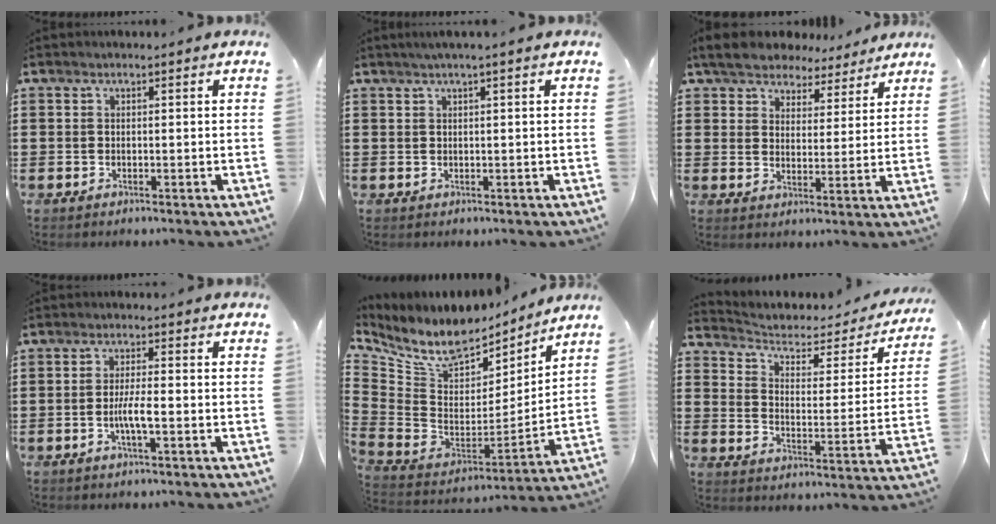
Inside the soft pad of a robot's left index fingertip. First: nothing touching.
{"total": 1.2, "force": [0.6, -0.2, 1.0], "torque": [-0.018, 0.000, 0.010]}
{"total": 5.7, "force": [5.5, 1.7, 0.6], "torque": [-0.043, -0.023, 0.097]}
{"total": 3.8, "force": [-1.0, 0.5, 3.7], "torque": [-0.071, -0.003, -0.020]}
{"total": 8.6, "force": [7.0, 3.5, 3.6], "torque": [-0.111, -0.056, 0.124]}
{"total": 3.1, "force": [1.9, 1.8, 1.6], "torque": [-0.046, -0.013, 0.025]}